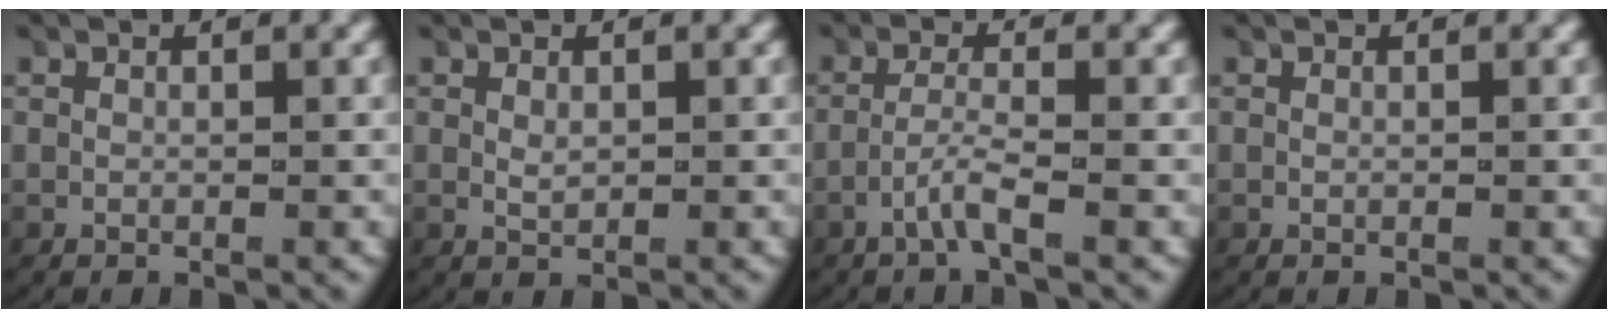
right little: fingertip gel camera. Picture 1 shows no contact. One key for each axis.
{"total": 0.9, "fx": 0.2, "fy": 0.5, "fz": 0.7, "tx": -0.021, "ty": -0.007, "tz": 0.012}
{"total": 2.3, "fx": -1.4, "fy": 0.0, "fz": 1.8, "tx": -0.042, "ty": -0.004, "tz": -0.025}
{"total": 0.0}